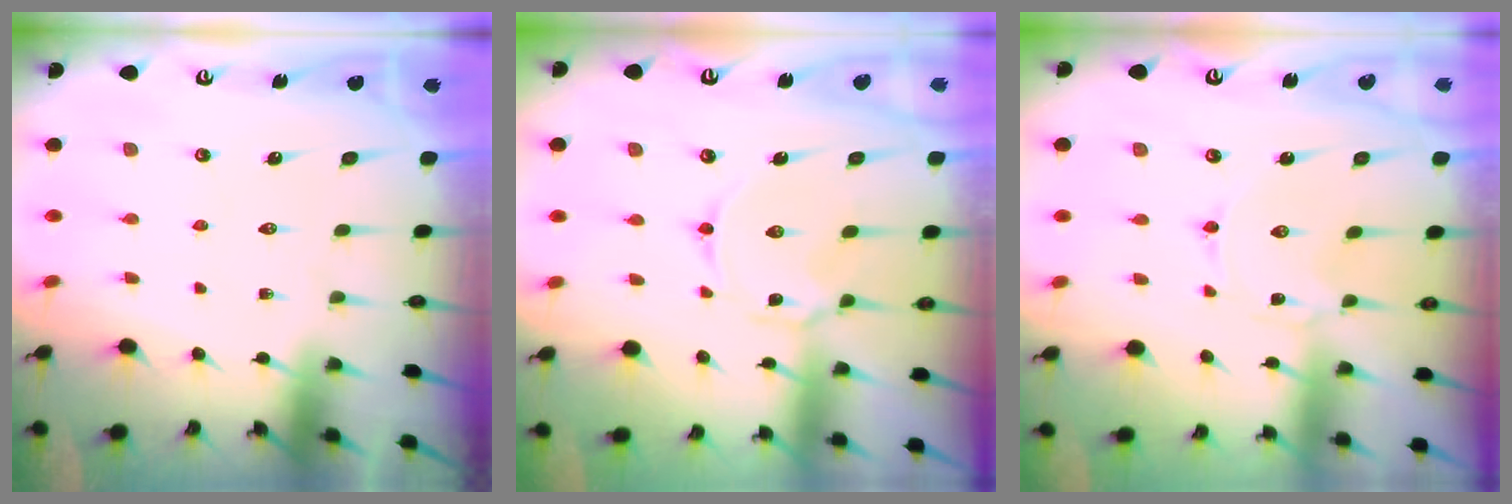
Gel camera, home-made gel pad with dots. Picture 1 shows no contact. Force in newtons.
{"total": 3.0, "press": 3.0, "slide": 0.3}
{"total": 0.0}